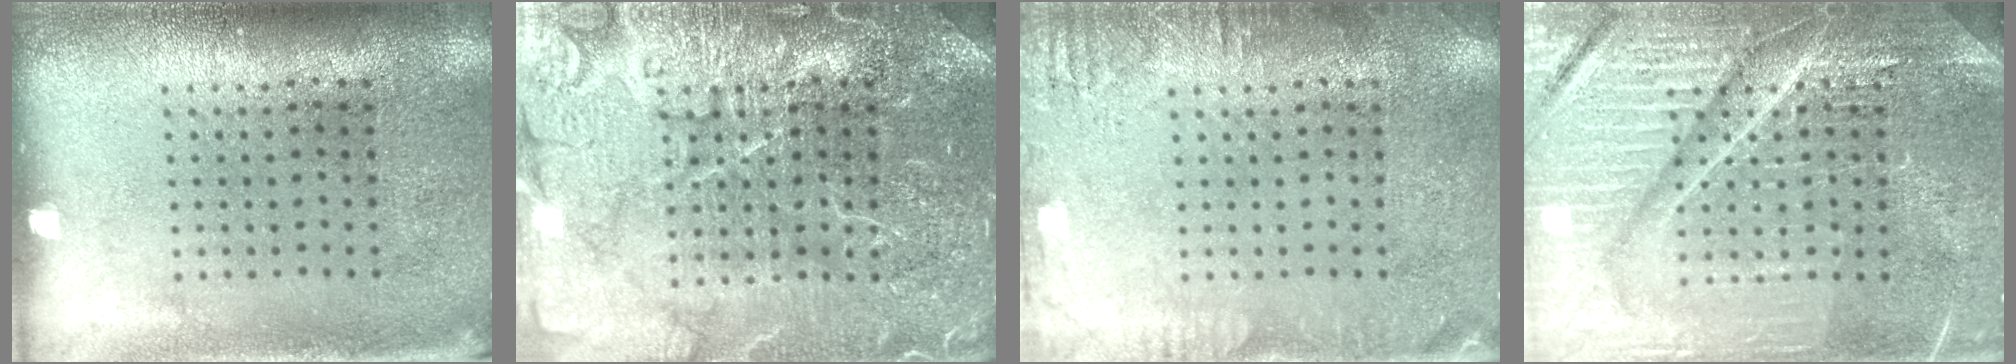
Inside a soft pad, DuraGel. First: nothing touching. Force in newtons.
{"total": 7.2, "press": 7.1, "slide": 1.0}
{"total": 2.3, "press": 2.3, "slide": 0.2}
{"total": 7.6, "press": 7.5, "slide": 1.0}